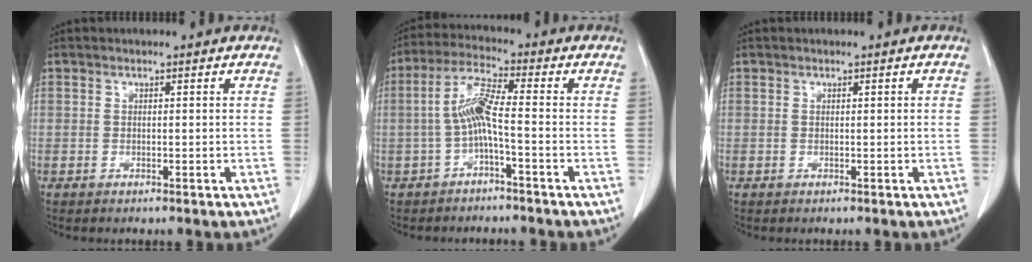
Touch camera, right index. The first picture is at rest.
{"total": 6.2, "force": [-1.4, 0.2, 6.0], "torque": [-0.124, 0.014, -0.029]}
{"total": 0.0}